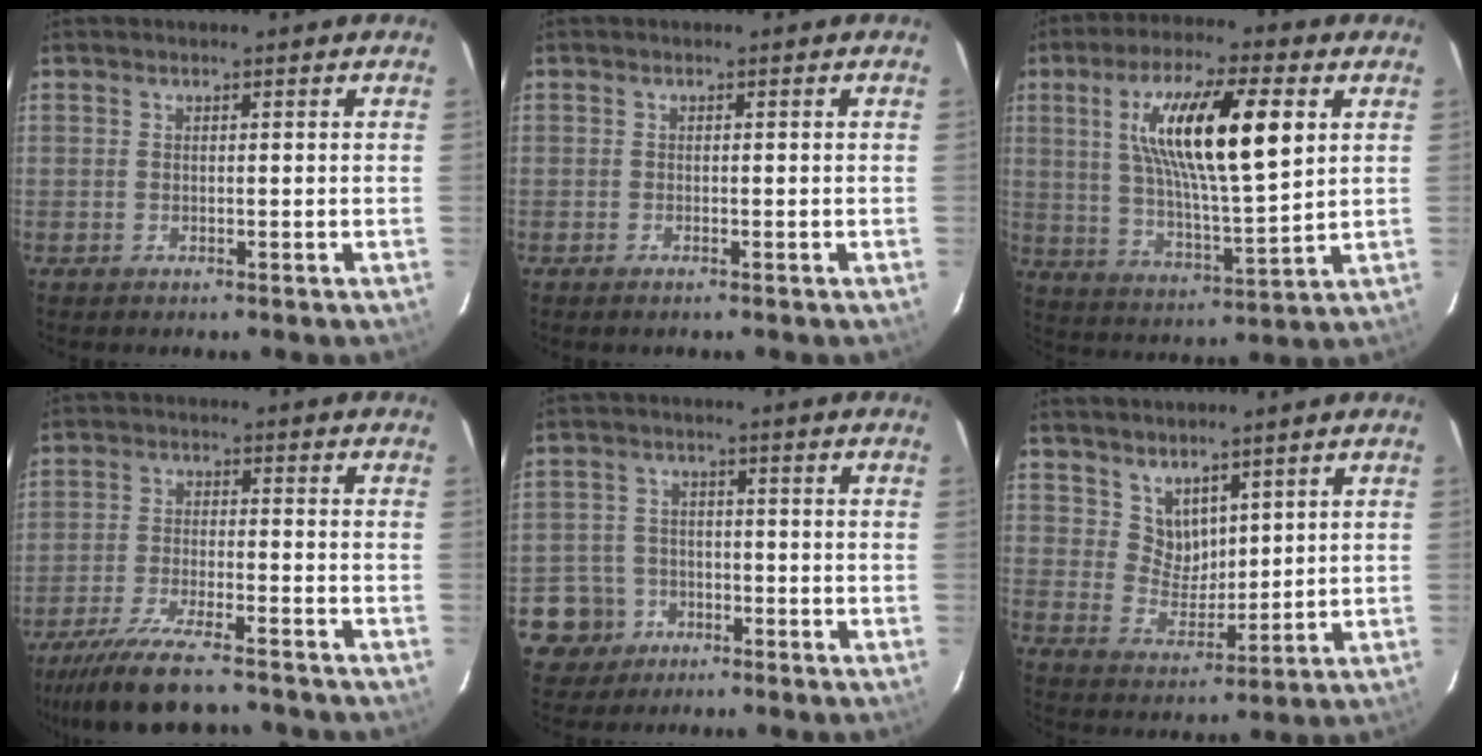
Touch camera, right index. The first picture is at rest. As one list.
[{"total": 0.7, "force": [-0.6, 0.2, 0.3], "torque": [-0.008, -0.001, -0.013]}, {"total": 18.0, "force": [5.6, 4.1, 16.6], "torque": [-0.295, 0.006, 0.100]}, {"total": 15.3, "force": [-13.1, 2.9, 7.4], "torque": [-0.162, -0.025, -0.216]}, {"total": 6.8, "force": [-3.2, 6.0, 0.5], "torque": [-0.029, 0.024, -0.052]}, {"total": 5.9, "force": [4.4, 3.4, 1.7], "torque": [-0.023, -0.001, 0.092]}]